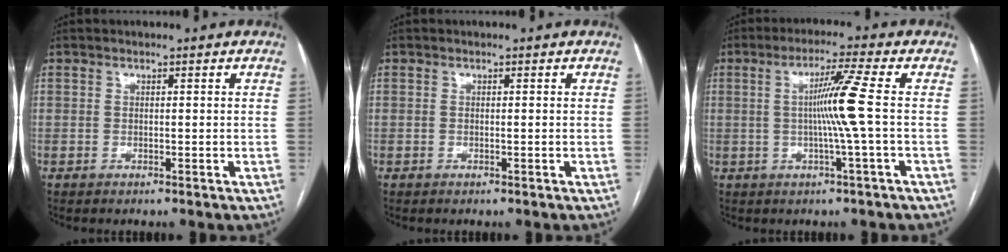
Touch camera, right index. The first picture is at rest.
{"total": 0.0}
{"total": 7.0, "force": [-0.1, -2.0, 6.7], "torque": [-0.120, 0.002, 0.001]}